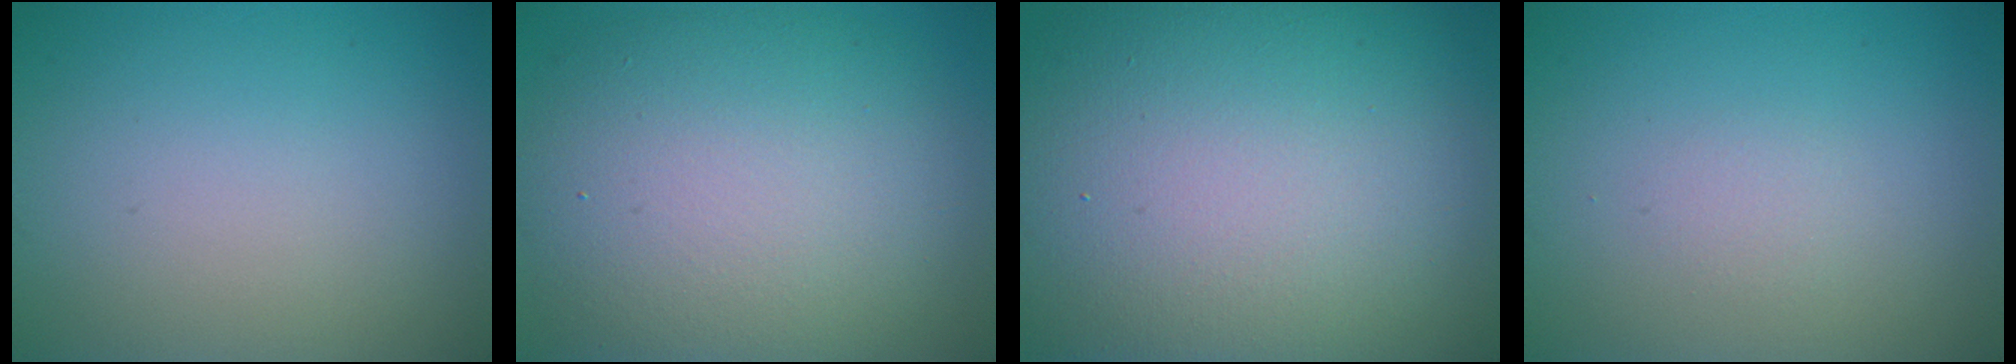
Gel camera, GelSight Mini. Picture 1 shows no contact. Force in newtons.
{"total": 11.5, "press": 11.4, "slide": 1.2}
{"total": 19.9, "press": 19.9, "slide": 1.0}
{"total": 0.7, "press": 0.7, "slide": 0.1}